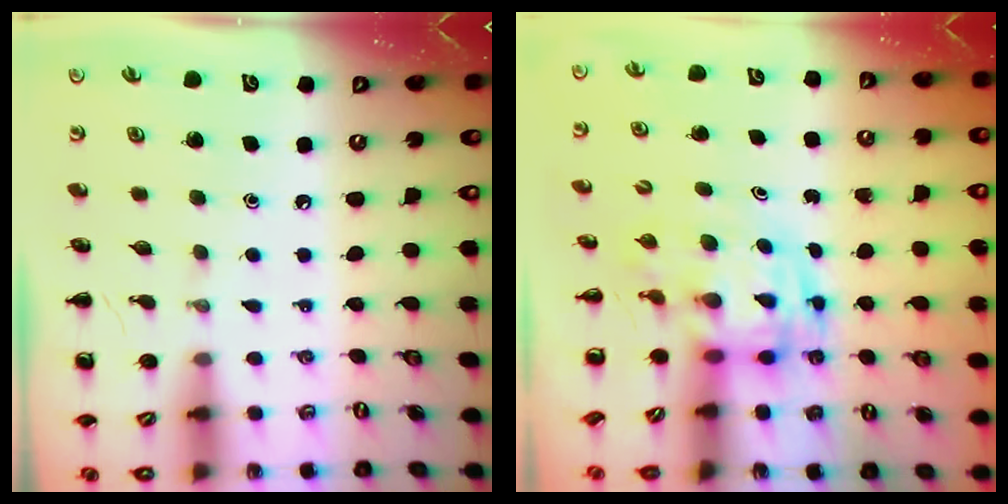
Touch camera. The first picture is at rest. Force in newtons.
{"total": 2.9, "press": 2.9, "slide": 0.6}